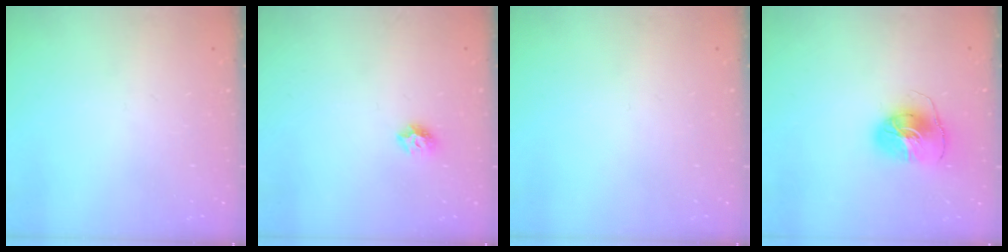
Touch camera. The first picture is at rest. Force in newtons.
{"total": 6.7, "press": 6.7, "slide": 0.8}
{"total": 0.0}
{"total": 8.6, "press": 8.6, "slide": 0.9}